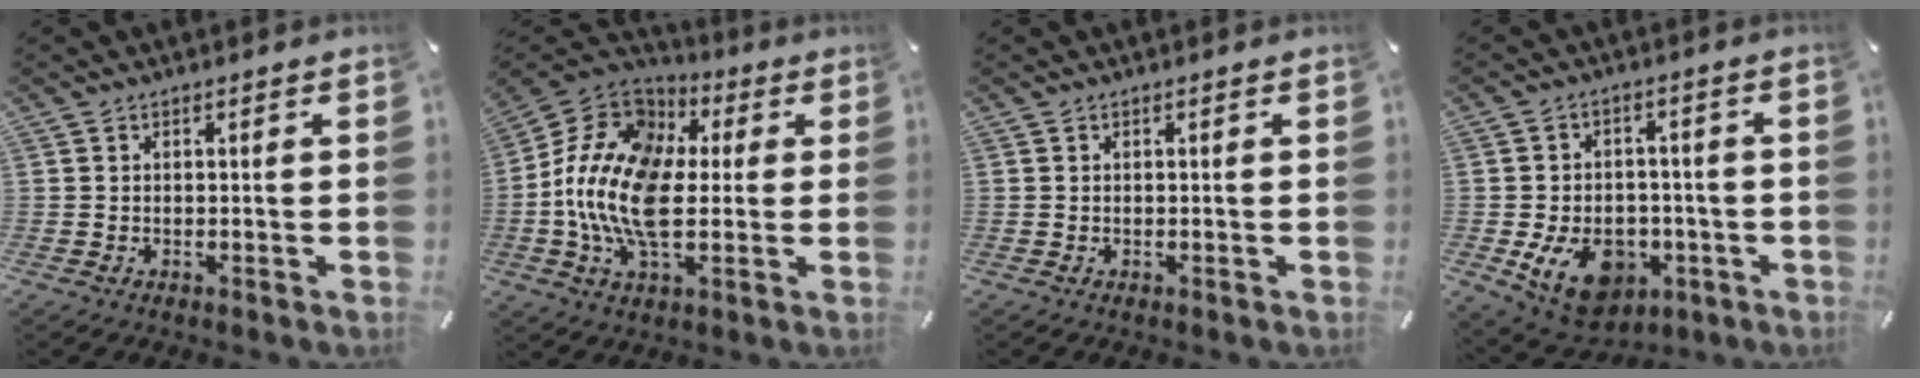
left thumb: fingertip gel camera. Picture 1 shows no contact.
{"total": 16.4, "force": [-2.9, 10.3, 12.4], "torque": [-0.274, 0.007, -0.061]}
{"total": 0.0}
{"total": 12.9, "force": [-4.8, 9.2, 7.6], "torque": [-0.128, 0.026, -0.079]}